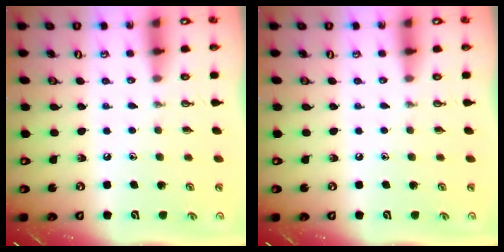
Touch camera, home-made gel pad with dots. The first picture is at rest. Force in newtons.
{"total": 0.0}